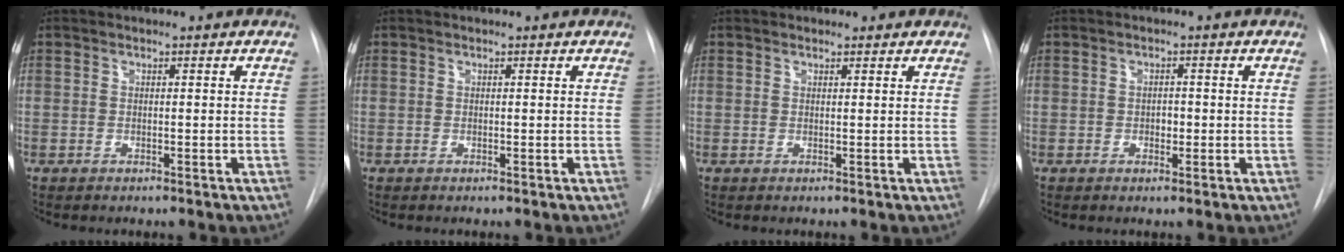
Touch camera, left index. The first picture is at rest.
{"total": 0.0}
{"total": 0.7, "force": [0.5, 0.4, 0.1], "torque": [-0.003, 0.005, 0.006]}
{"total": 1.7, "force": [-1.2, 0.9, 0.9], "torque": [-0.011, -0.002, -0.017]}